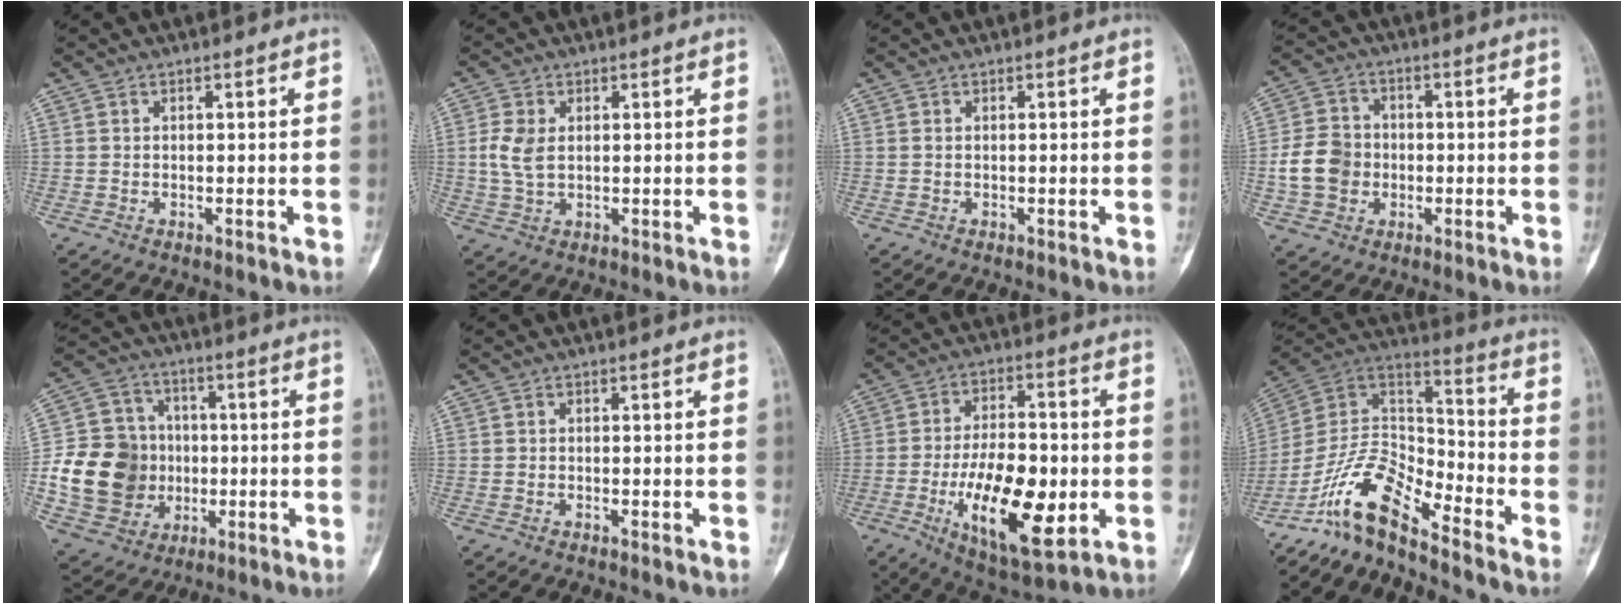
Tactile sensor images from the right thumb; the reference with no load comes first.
{"total": 5.0, "force": [0.7, 3.1, 3.8], "torque": [-0.083, 0.001, 0.017]}
{"total": 0.0}
{"total": 8.7, "force": [-1.4, 7.4, 4.3], "torque": [-0.065, 0.016, -0.029]}
{"total": 17.9, "force": [-1.7, 15.6, 8.6], "torque": [-0.136, 0.022, -0.018]}
{"total": 0.0}
{"total": 18.8, "force": [-4.4, 8.2, 16.3], "torque": [-0.257, 0.007, -0.061]}
{"total": 12.1, "force": [-10.1, 3.3, 5.8], "torque": [-0.104, 0.100, -0.201]}